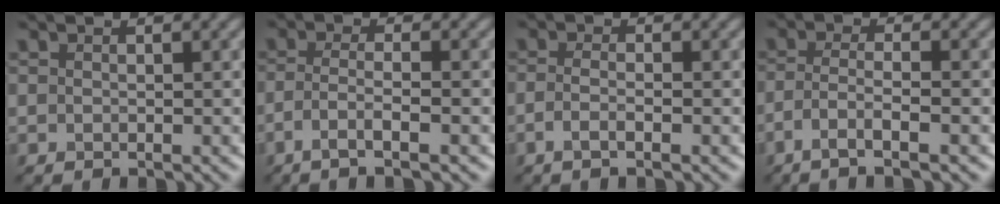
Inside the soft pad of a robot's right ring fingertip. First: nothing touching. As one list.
[{"total": 3.5, "force": [-1.7, 0.7, 3.0], "torque": [-0.058, 0.000, -0.040]}, {"total": 1.9, "force": [-0.8, 0.6, 1.6], "torque": [-0.030, -0.005, -0.020]}, {"total": 3.9, "force": [-2.0, 0.7, 3.3], "torque": [-0.063, 0.001, -0.046]}]